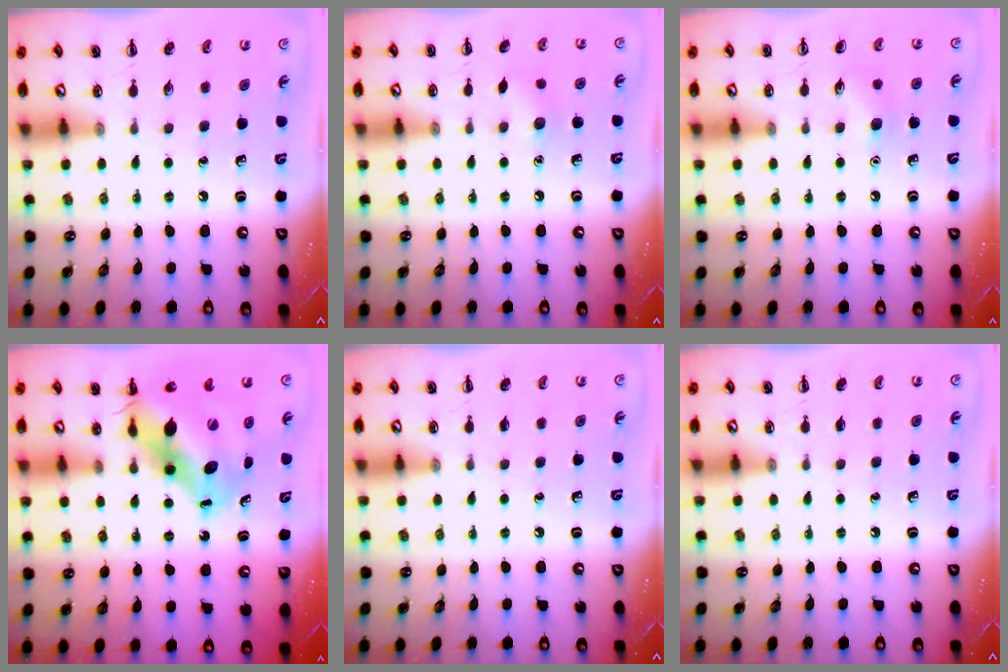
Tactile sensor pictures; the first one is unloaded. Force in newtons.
{"total": 5.6, "press": 5.5, "slide": 1.4}
{"total": 5.8, "press": 5.8, "slide": 0.8}
{"total": 11.5, "press": 11.1, "slide": 2.8}
{"total": 0.0}
{"total": 0.0}